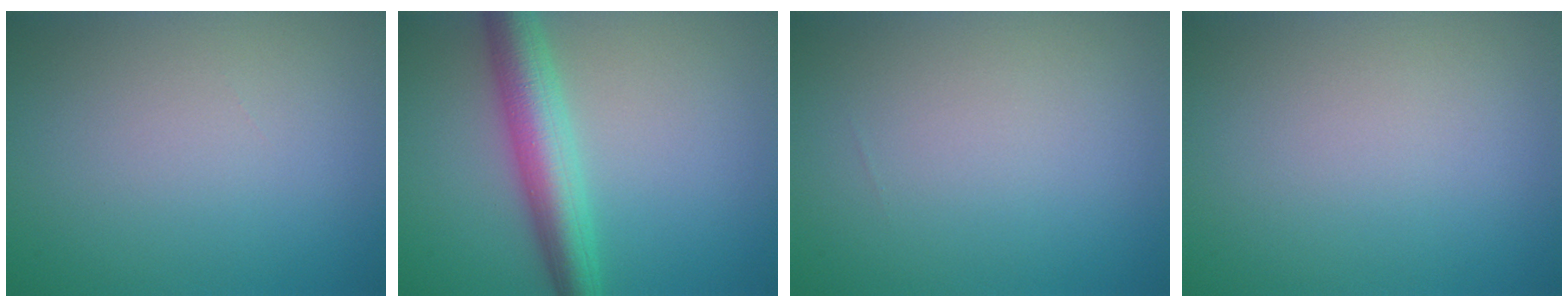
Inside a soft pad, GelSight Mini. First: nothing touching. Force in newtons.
{"total": 5.7, "press": 5.7, "slide": 0.1}
{"total": 0.0}
{"total": 0.0}